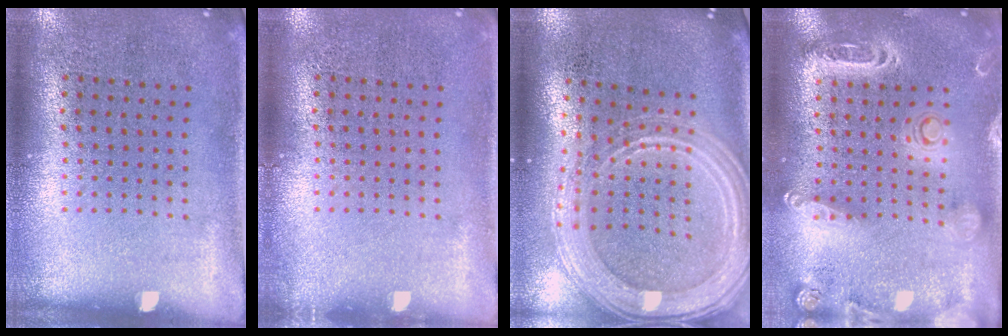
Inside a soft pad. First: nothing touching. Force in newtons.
{"total": 0.6, "press": 0.6, "slide": 0.2}
{"total": 2.3, "press": 2.1, "slide": 1.1}
{"total": 2.3, "press": 2.1, "slide": 0.9}